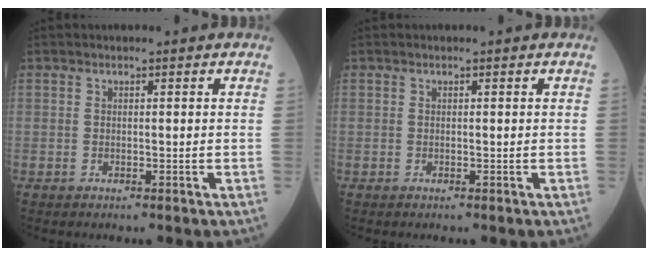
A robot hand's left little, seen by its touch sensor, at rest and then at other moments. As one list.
[{"total": 0.0}]